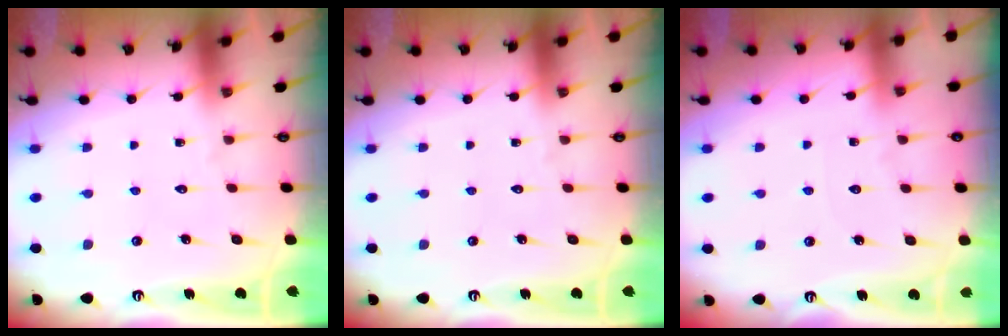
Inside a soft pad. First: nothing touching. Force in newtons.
{"total": 0.0}
{"total": 2.2, "press": 2.2, "slide": 0.3}